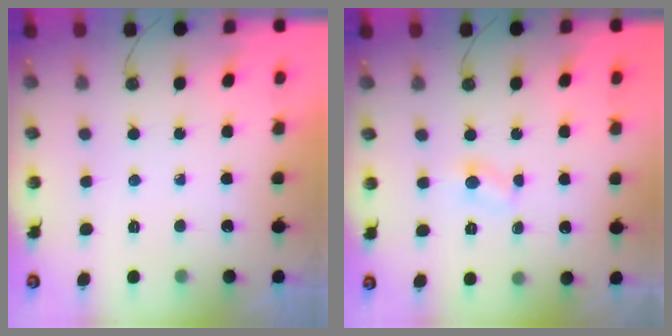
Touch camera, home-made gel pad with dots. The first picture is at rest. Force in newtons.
{"total": 3.9, "press": 3.9, "slide": 0.3}